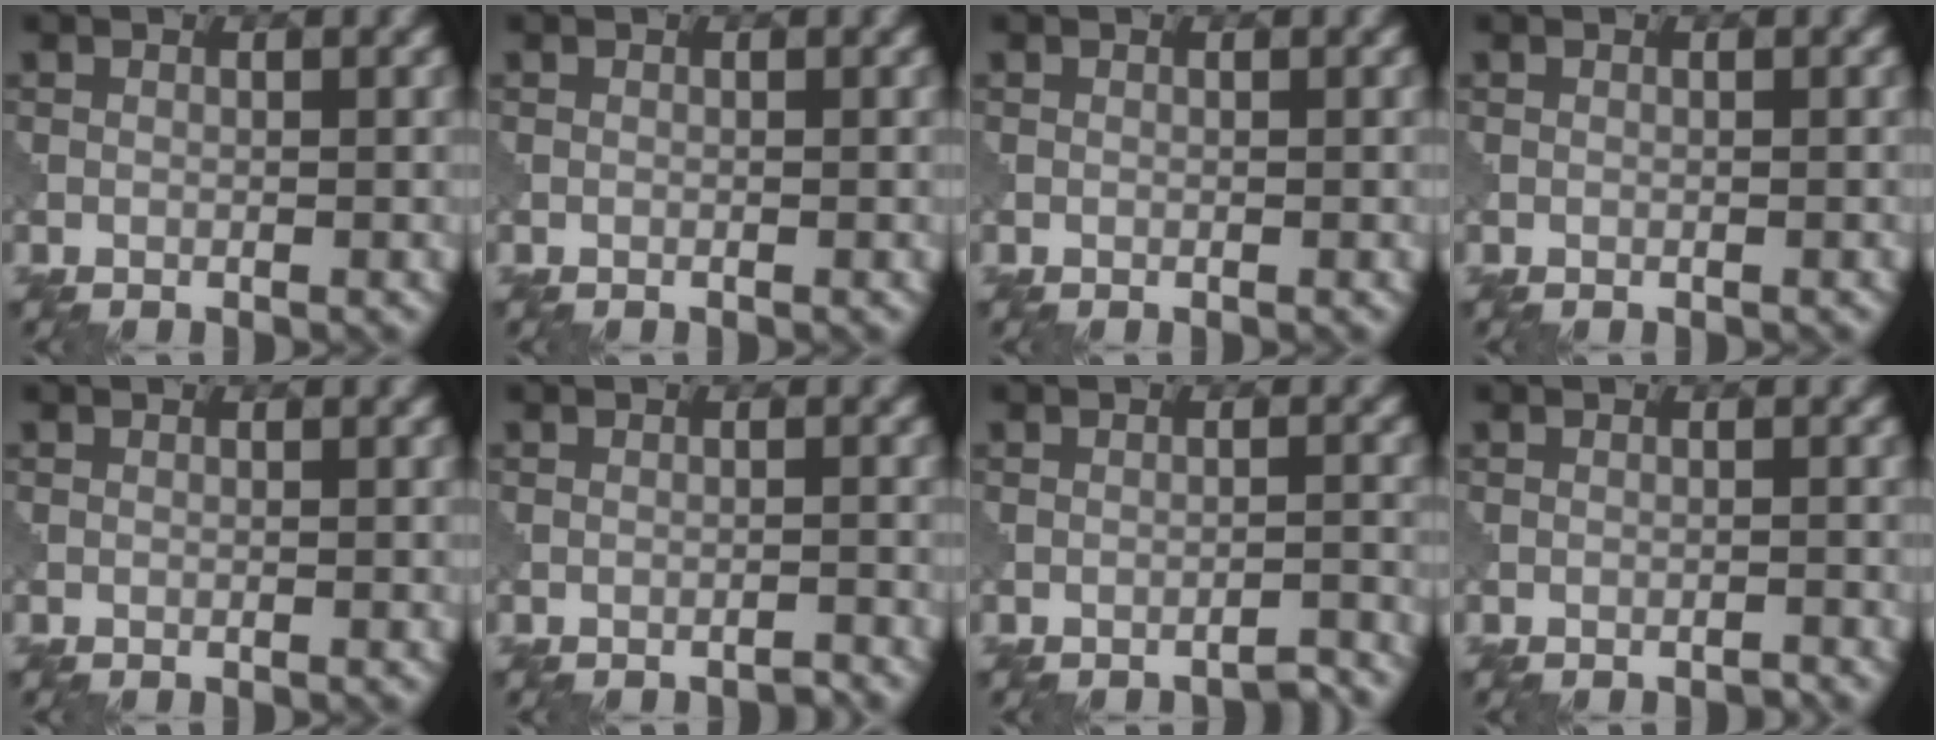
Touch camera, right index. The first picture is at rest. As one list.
[{"total": 0.0}, {"total": 0.0}, {"total": 0.0}, {"total": 0.0}, {"total": 1.0, "force": [-1.0, 0.0, 0.2], "torque": [-0.001, 0.000, -0.022]}, {"total": 2.0, "force": [-2.0, 0.1, 0.5], "torque": [0.003, 0.007, -0.030]}, {"total": 0.7, "force": [-0.7, 0.0, 0.2], "torque": [-0.001, 0.000, -0.015]}]